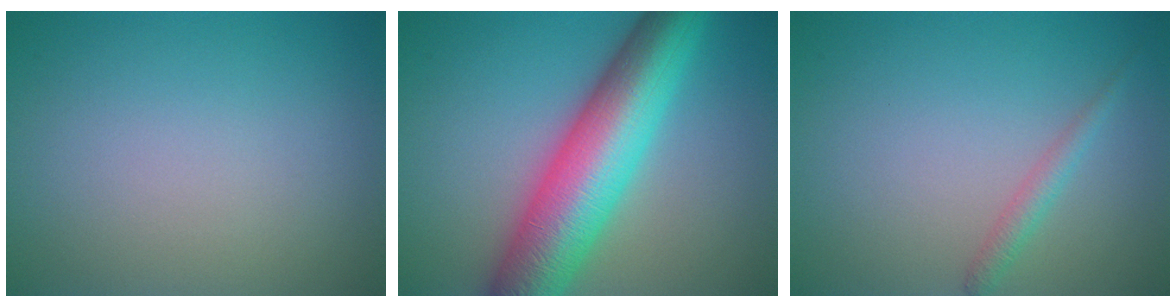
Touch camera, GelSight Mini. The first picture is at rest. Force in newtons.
{"total": 11.3, "press": 11.3, "slide": 0.2}
{"total": 1.4, "press": 1.4, "slide": 0.0}